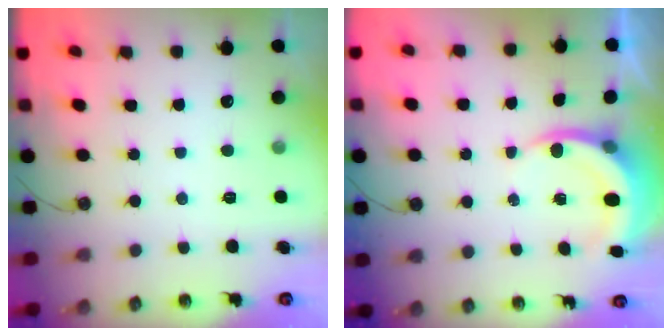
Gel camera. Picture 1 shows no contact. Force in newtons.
{"total": 5.2, "press": 5.2, "slide": 0.6}